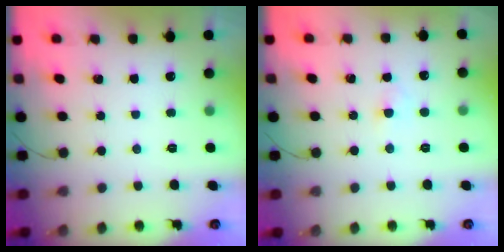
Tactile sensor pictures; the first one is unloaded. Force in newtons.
{"total": 2.1, "press": 1.9, "slide": 0.9}